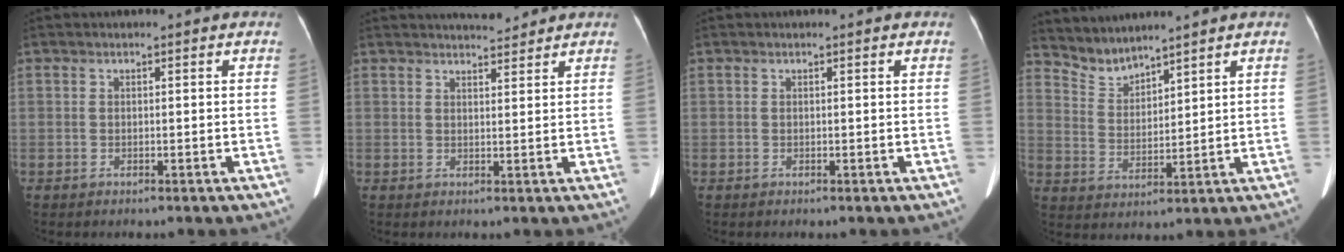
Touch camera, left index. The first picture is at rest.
{"total": 4.7, "force": [4.5, 0.6, 1.2], "torque": [-0.017, 0.010, 0.063]}
{"total": 0.6, "force": [0.6, 0.1, 0.2], "torque": [-0.011, 0.005, 0.005]}
{"total": 5.1, "force": [5.1, 0.4, -0.1], "torque": [-0.008, 0.006, 0.113]}